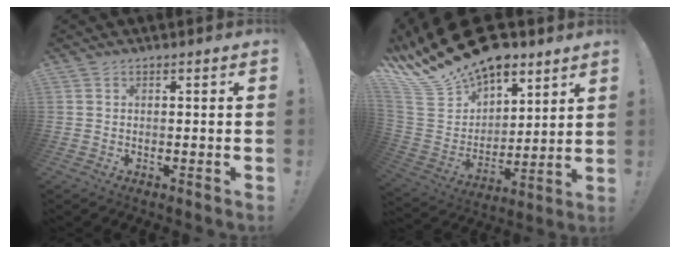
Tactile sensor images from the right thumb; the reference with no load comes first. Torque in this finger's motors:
{"motor_torque": [0.50, 2.79, 0.84, 0.91, 0.26]}